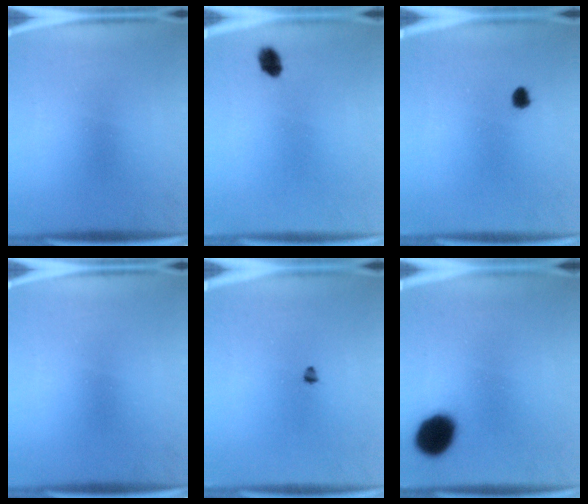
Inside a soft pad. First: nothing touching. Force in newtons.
{"total": 2.9}
{"total": 1.7}
{"total": 0.0}
{"total": 1.1}
{"total": 11.4}